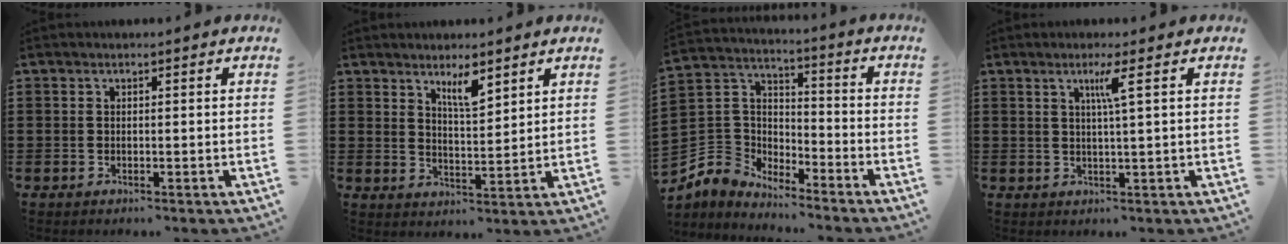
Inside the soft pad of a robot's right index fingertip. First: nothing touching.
{"total": 4.8, "force": [3.5, 1.2, 3.1], "torque": [-0.052, -0.007, 0.059]}
{"total": 4.3, "force": [-2.5, 3.4, -0.7], "torque": [-0.028, -0.007, -0.061]}
{"total": 3.3, "force": [1.3, -0.5, 3.0], "torque": [-0.060, -0.007, 0.018]}